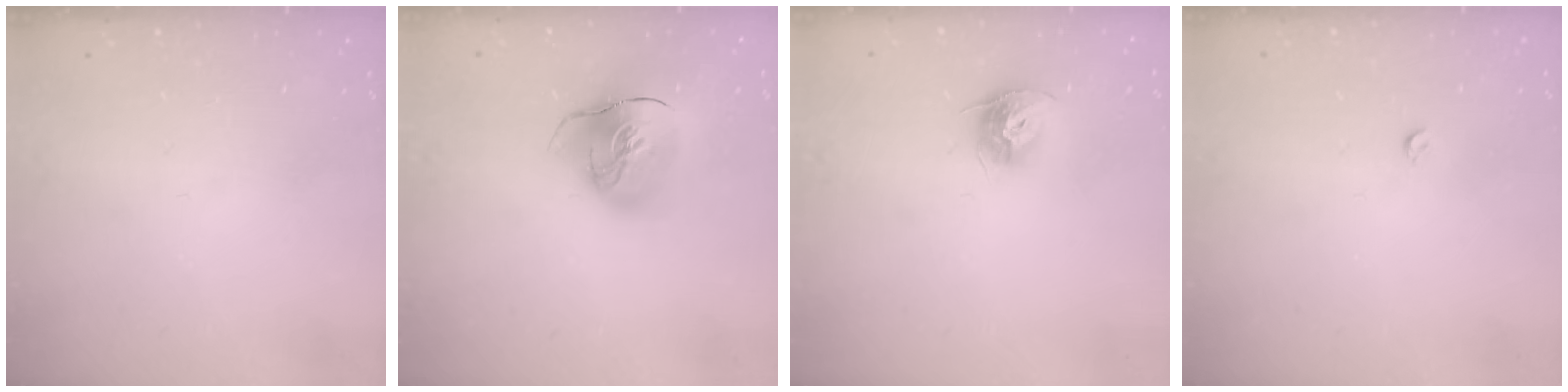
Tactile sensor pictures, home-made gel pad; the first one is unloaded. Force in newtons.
{"total": 16.5, "press": 16.4, "slide": 2.3}
{"total": 9.9, "press": 9.9, "slide": 0.5}
{"total": 2.8, "press": 2.8, "slide": 0.5}